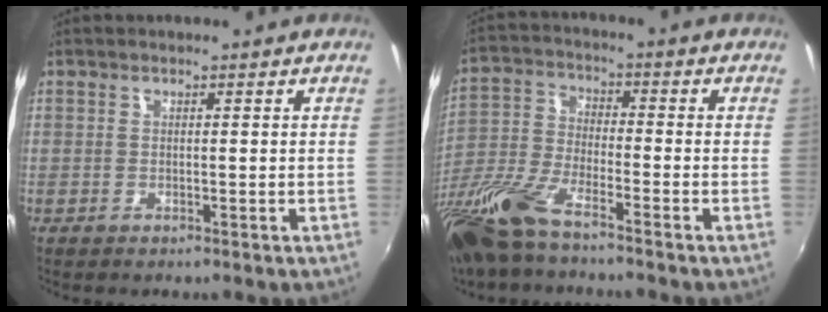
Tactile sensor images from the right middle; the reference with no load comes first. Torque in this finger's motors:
{"motor_torque": [1.10, -1.04, 0.24, 0.21]}